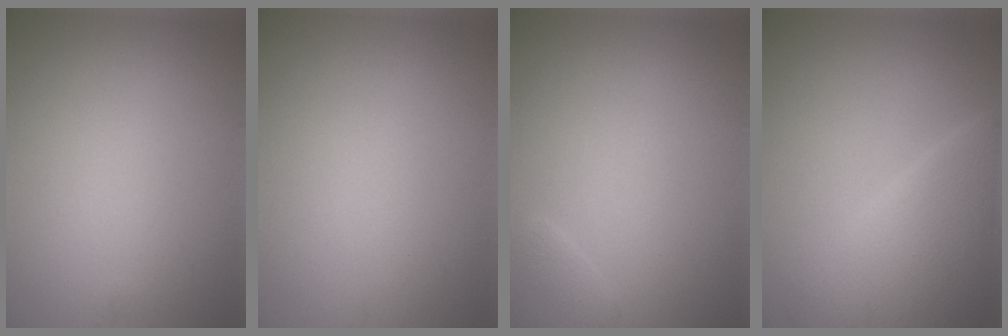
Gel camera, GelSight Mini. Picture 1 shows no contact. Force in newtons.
{"total": 0.0}
{"total": 1.3, "press": 1.3, "slide": 0.2}
{"total": 6.8, "press": 6.8, "slide": 0.5}